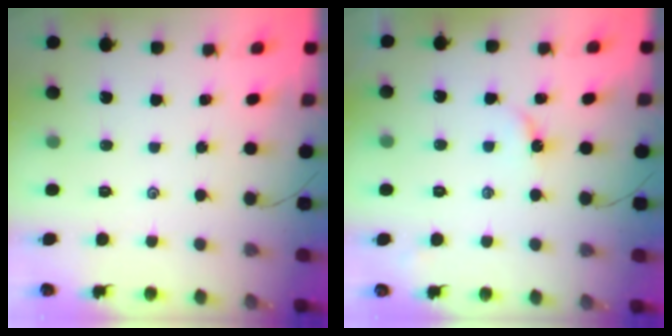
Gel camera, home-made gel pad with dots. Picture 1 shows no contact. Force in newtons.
{"total": 2.6, "press": 2.6, "slide": 0.4}